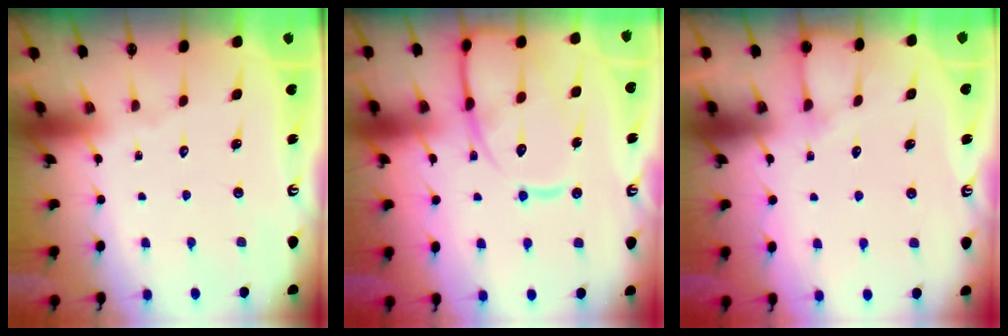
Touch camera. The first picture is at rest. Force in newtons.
{"total": 15.3, "press": 15.2, "slide": 1.6}
{"total": 5.6, "press": 5.6, "slide": 0.6}